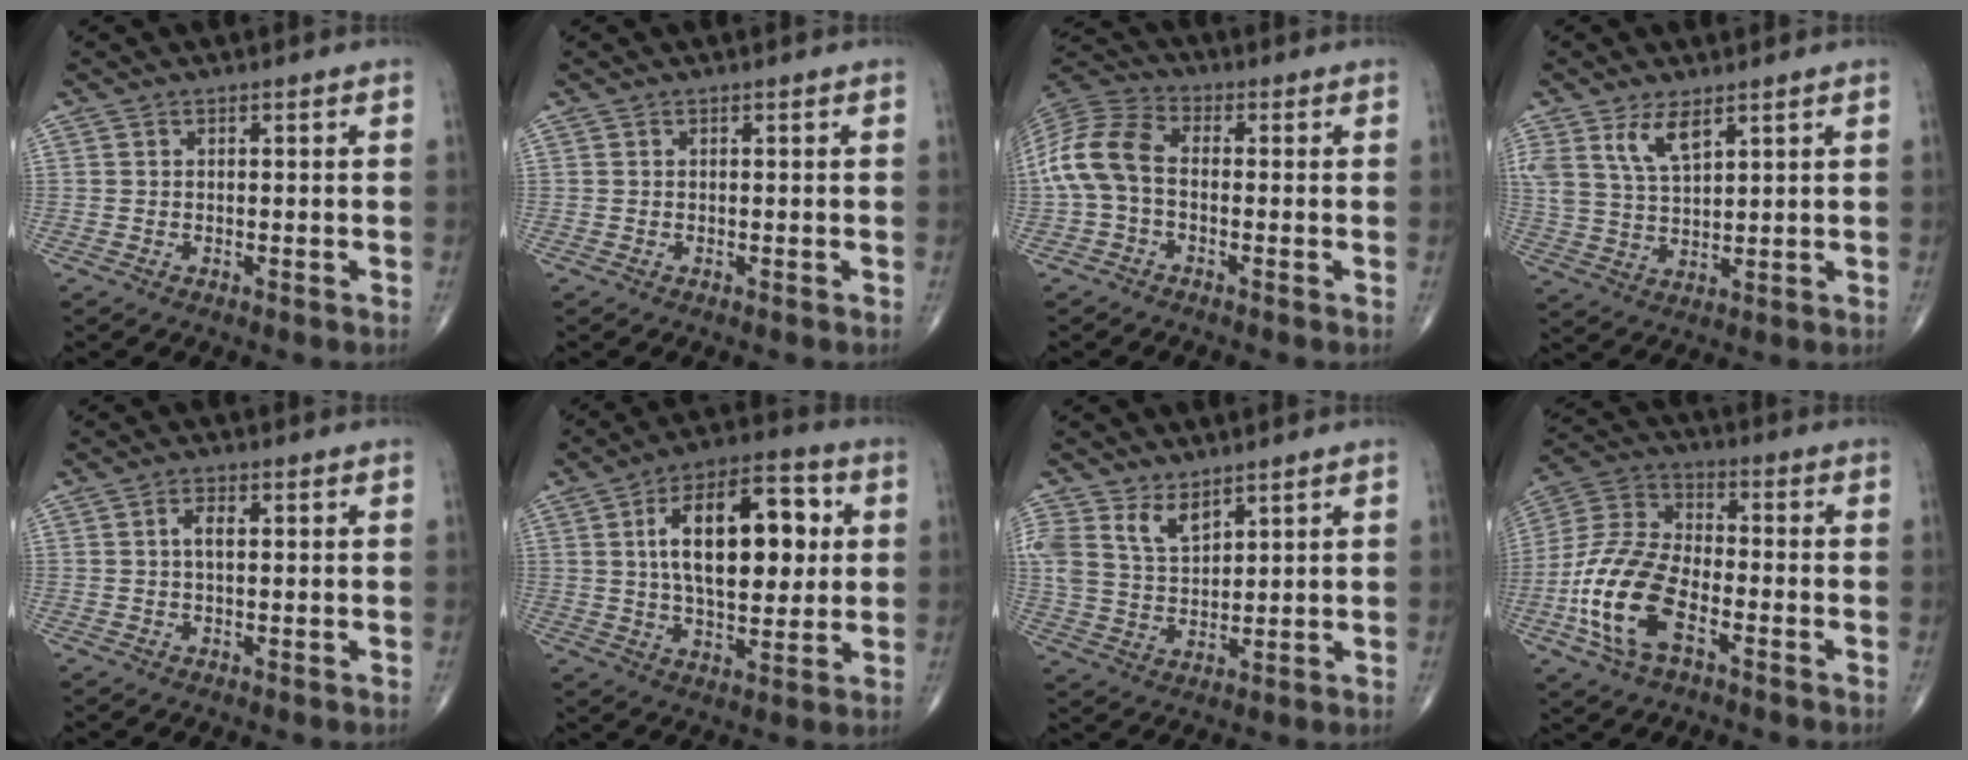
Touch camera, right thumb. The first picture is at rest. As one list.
[{"total": 0.0}, {"total": 10.4, "force": [-1.0, 6.5, 8.0], "torque": [-0.170, 0.029, -0.034]}, {"total": 7.1, "force": [4.2, 3.0, 4.9], "torque": [-0.089, -0.020, 0.088]}, {"total": 2.9, "force": [0.6, 1.4, 2.5], "torque": [-0.046, 0.006, 0.009]}, {"total": 19.7, "force": [3.9, 9.7, 16.8], "torque": [-0.240, 0.008, 0.059]}, {"total": 8.1, "force": [5.1, 4.5, 4.4], "torque": [-0.073, -0.025, 0.110]}, {"total": 14.9, "force": [-5.4, 7.5, 11.7], "torque": [-0.248, 0.024, -0.108]}]